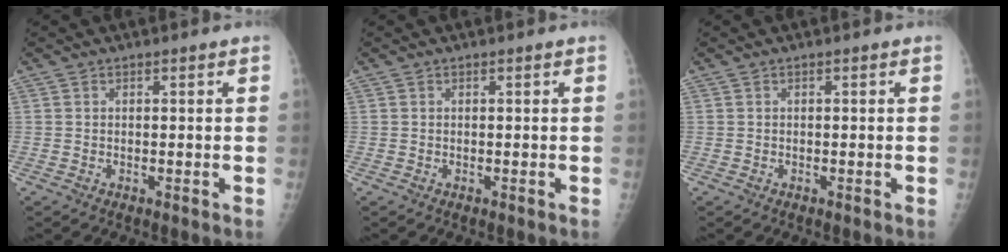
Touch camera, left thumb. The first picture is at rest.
{"total": 0.0}
{"total": 0.0}